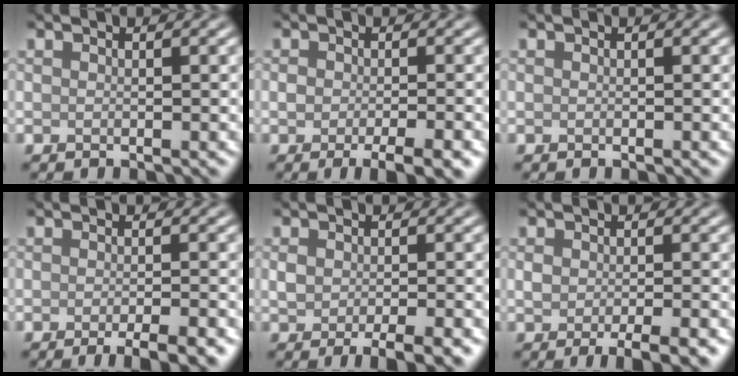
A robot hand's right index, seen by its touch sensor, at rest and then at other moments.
{"total": 4.1, "force": [-2.1, 1.3, 3.3], "torque": [-0.050, -0.004, -0.030]}
{"total": 0.0}
{"total": 4.3, "force": [-2.4, 0.9, 3.5], "torque": [-0.038, -0.001, -0.032]}
{"total": 4.3, "force": [-2.1, 1.5, 3.5], "torque": [-0.058, -0.006, -0.031]}
{"total": 4.0, "force": [-1.8, 1.2, 3.3], "torque": [-0.054, -0.007, -0.027]}